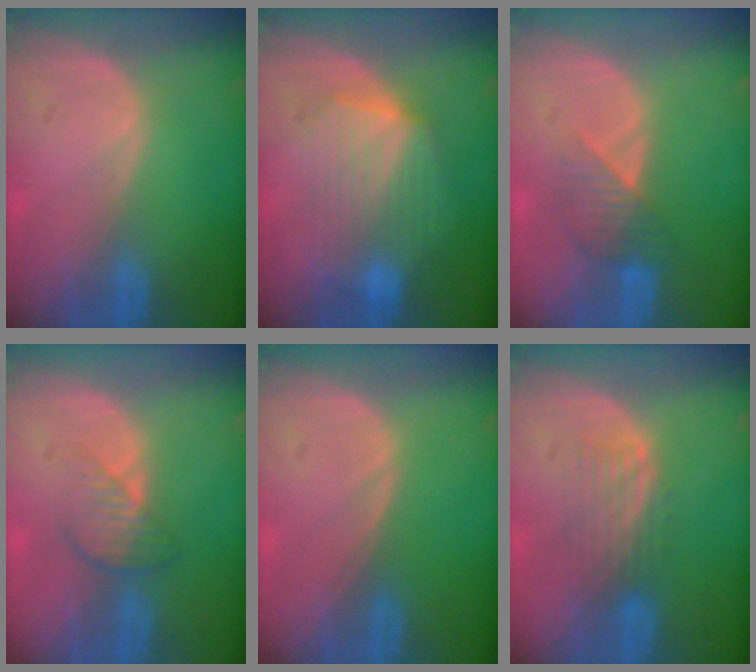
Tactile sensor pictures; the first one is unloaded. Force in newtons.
{"total": 8.0, "press": 8.0, "slide": 0.3}
{"total": 4.1, "press": 3.8, "slide": 1.4}
{"total": 3.8, "press": 3.4, "slide": 1.6}
{"total": 0.0}
{"total": 4.5, "press": 3.8, "slide": 2.3}